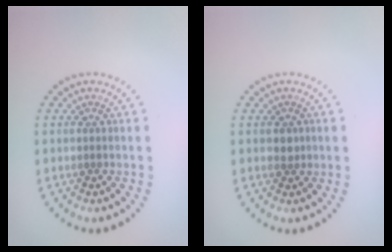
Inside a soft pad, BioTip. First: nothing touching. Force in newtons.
{"total": 1.2, "press": 1.0, "slide": 0.5}